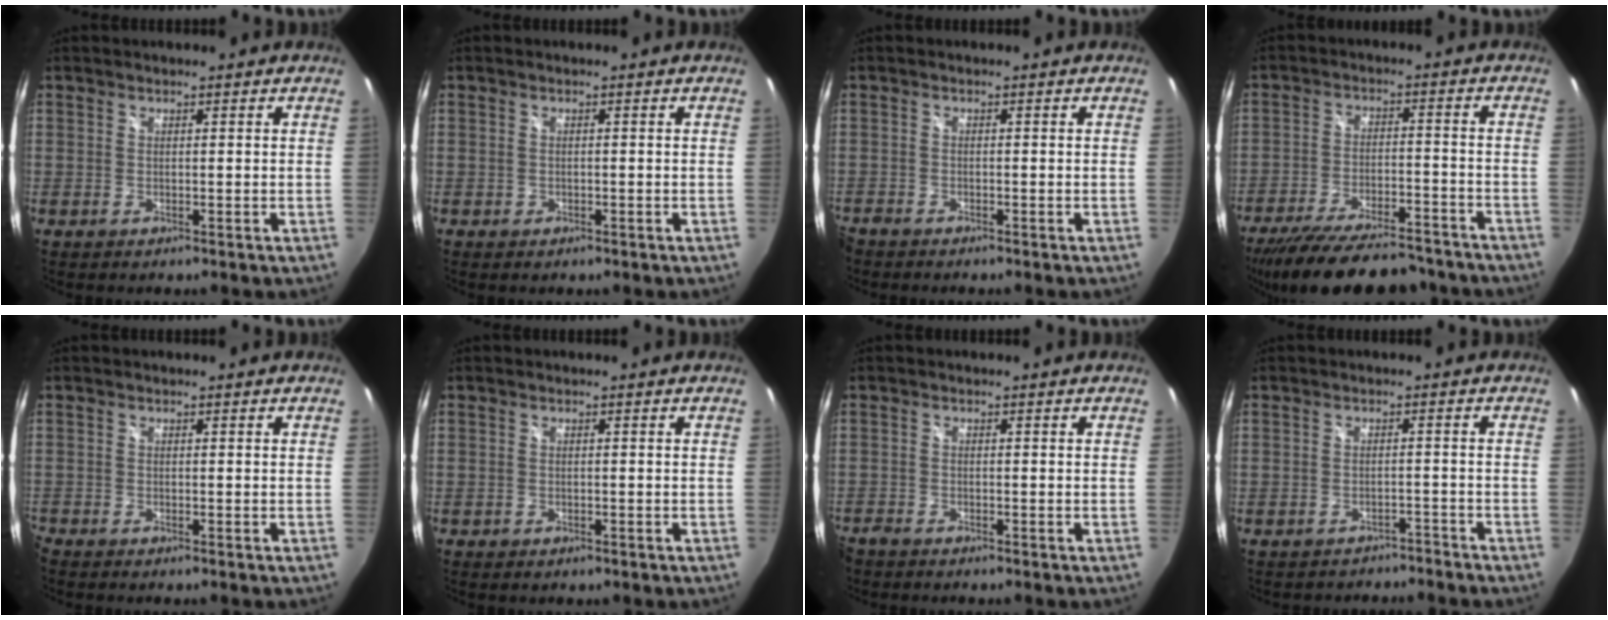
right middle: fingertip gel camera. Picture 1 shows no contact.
{"total": 1.2, "force": [-0.6, 1.0, 0.4], "torque": [-0.007, -0.004, -0.009]}
{"total": 2.4, "force": [-2.3, 0.8, 0.4], "torque": [-0.021, -0.010, -0.047]}
{"total": 22.4, "force": [-19.0, 6.4, 10.0], "torque": [-0.197, -0.022, -0.269]}
{"total": 1.0, "force": [-1.0, -0.1, 0.2], "torque": [-0.007, -0.007, -0.023]}
{"total": 1.4, "force": [-0.9, 1.0, 0.5], "torque": [-0.012, -0.005, -0.014]}
{"total": 2.5, "force": [-2.3, 0.8, 0.5], "torque": [-0.021, -0.010, -0.048]}
{"total": 4.9, "force": [-4.5, 1.7, 0.9], "torque": [-0.022, -0.004, -0.058]}